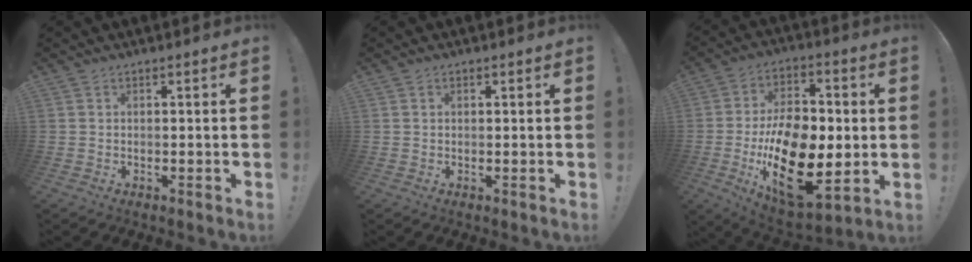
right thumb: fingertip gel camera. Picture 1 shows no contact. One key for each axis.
{"total": 0.6, "fx": 0.3, "fy": 0.5, "fz": 0.2, "tx": 0.003, "ty": -0.003, "tz": 0.005}
{"total": 25.4, "fx": -4.1, "fy": 15.2, "fz": 20.0, "tx": -0.344, "ty": 0.010, "tz": -0.054}